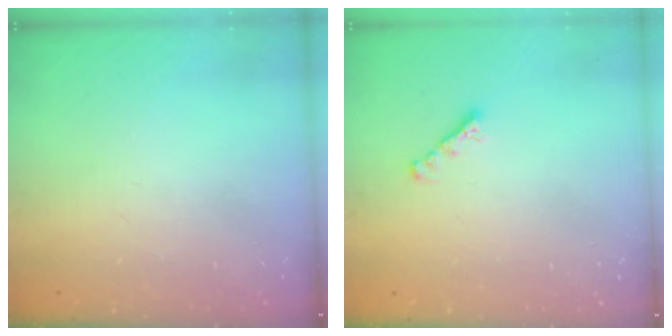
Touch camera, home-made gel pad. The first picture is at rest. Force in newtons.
{"total": 1.6, "press": 1.5, "slide": 0.5}